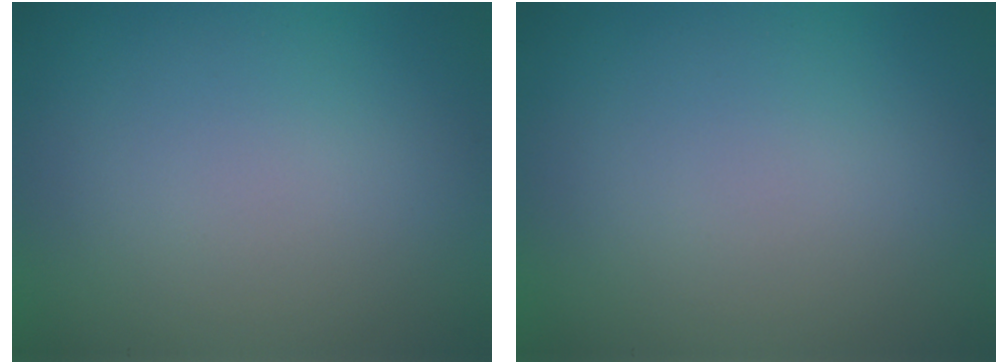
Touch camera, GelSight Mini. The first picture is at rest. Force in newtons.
{"total": 0.0}